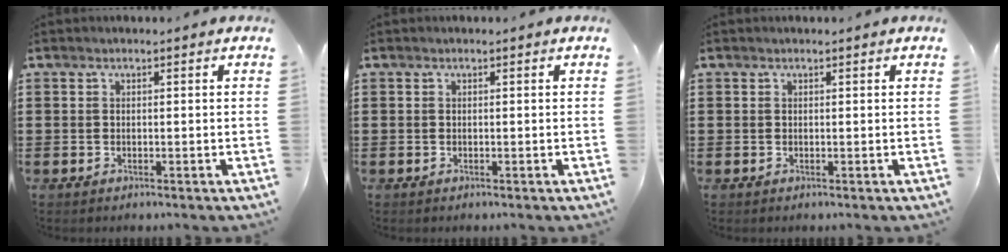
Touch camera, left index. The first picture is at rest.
{"total": 0.0}
{"total": 0.0}